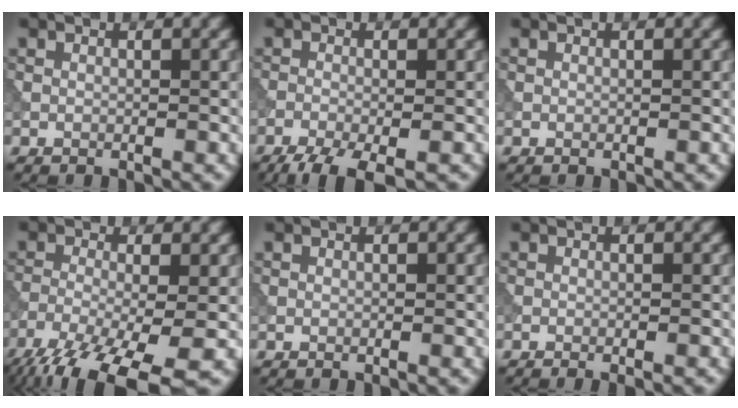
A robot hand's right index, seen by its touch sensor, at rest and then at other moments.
{"total": 4.6, "force": [-3.3, 1.0, 3.0], "torque": [-0.053, -0.011, -0.066]}
{"total": 0.0}
{"total": 11.2, "force": [-6.9, 3.2, 8.2], "torque": [-0.163, -0.027, -0.118]}
{"total": 0.0}
{"total": 1.4, "force": [-0.9, 0.4, 1.1], "torque": [-0.003, -0.004, -0.011]}